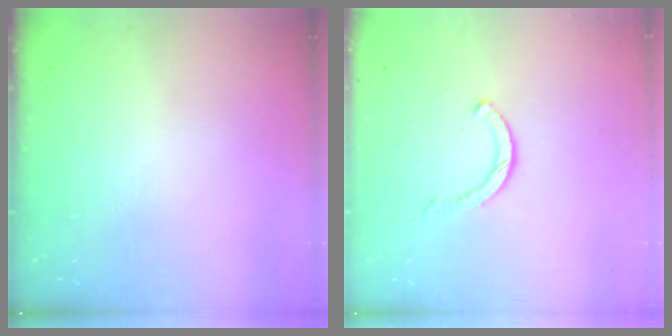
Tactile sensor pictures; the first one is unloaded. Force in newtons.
{"total": 3.5, "press": 3.5, "slide": 0.3}